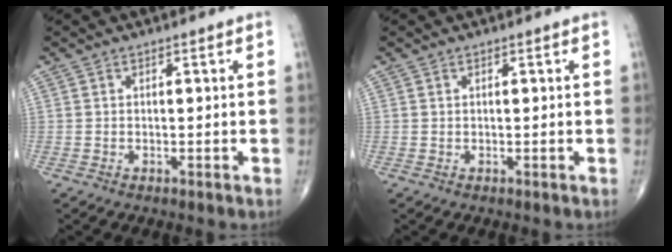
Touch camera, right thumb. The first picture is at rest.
{"total": 0.0}